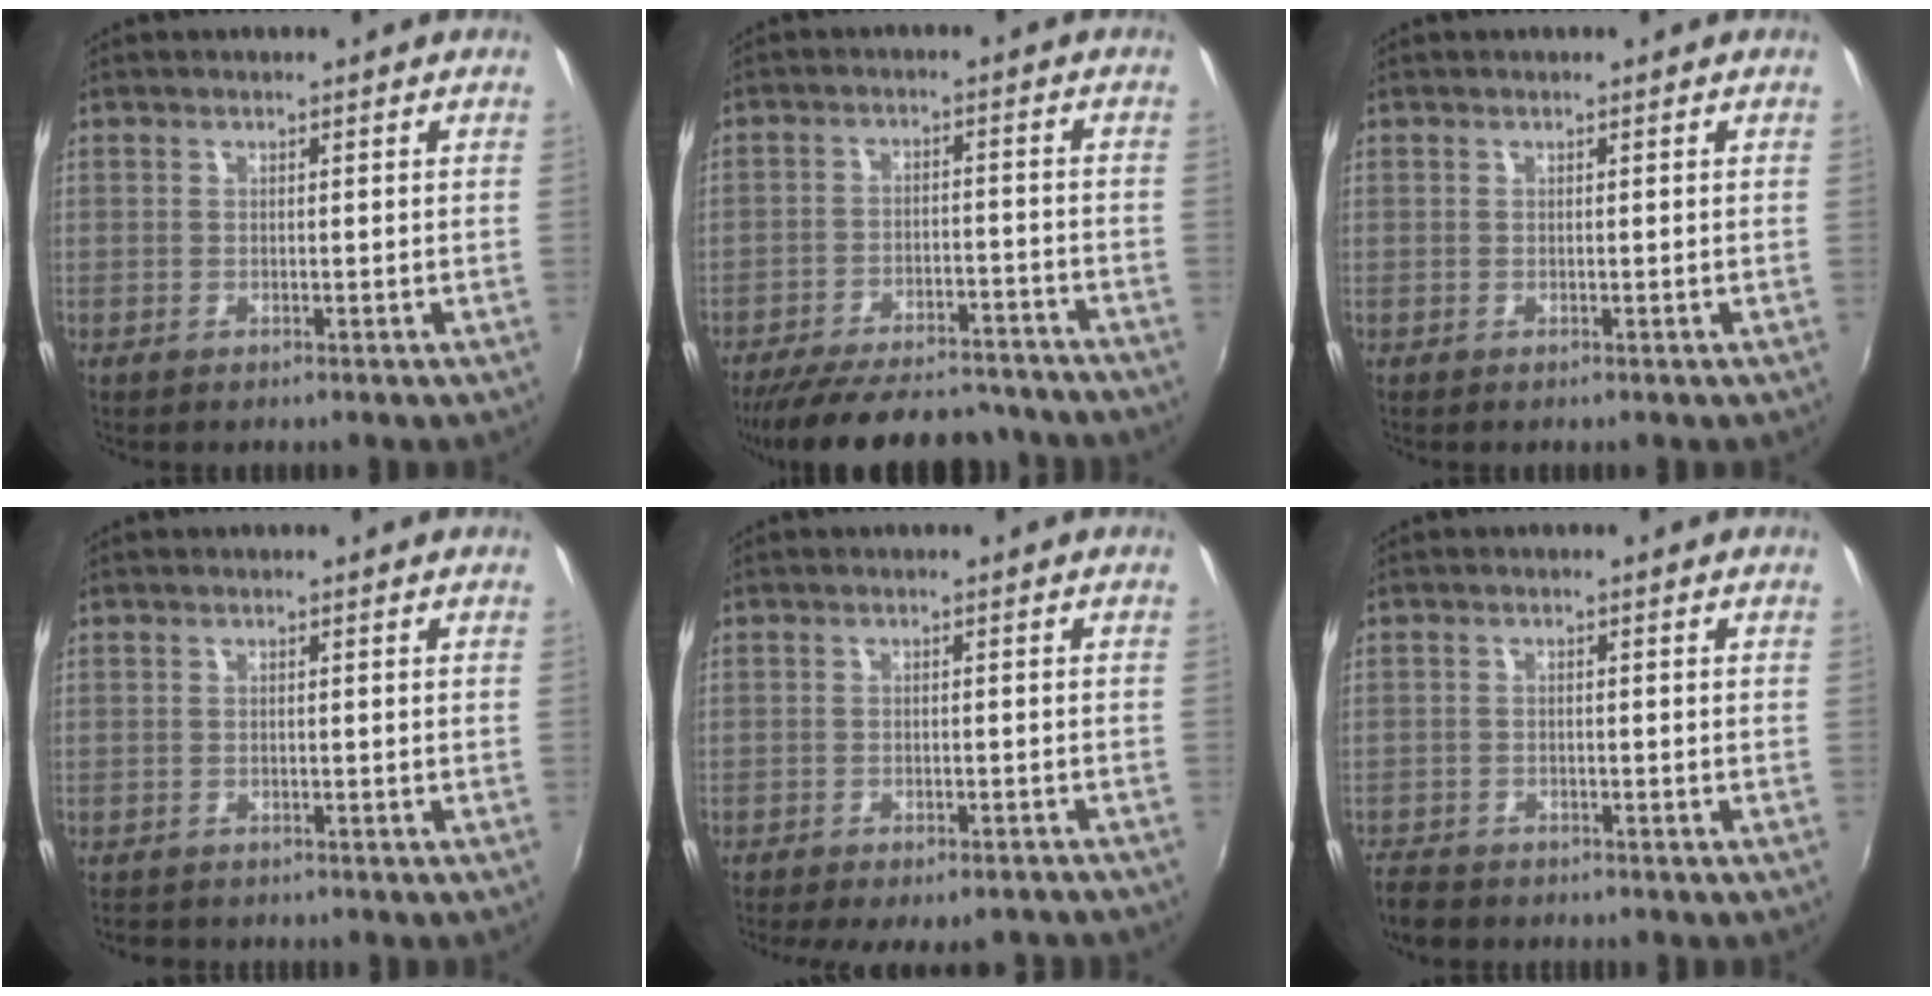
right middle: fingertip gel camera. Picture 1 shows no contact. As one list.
[{"total": 21.7, "force": [-18.9, 6.4, 8.7], "torque": [-0.177, -0.003, -0.257]}, {"total": 0.0}, {"total": 2.4, "force": [-2.1, 1.1, 0.4], "torque": [-0.015, -0.010, -0.033]}, {"total": 11.4, "force": [-9.6, 3.4, 5.0], "torque": [-0.109, -0.021, -0.122]}, {"total": 5.7, "force": [-4.9, 2.5, 1.4], "torque": [-0.055, -0.016, -0.090]}]